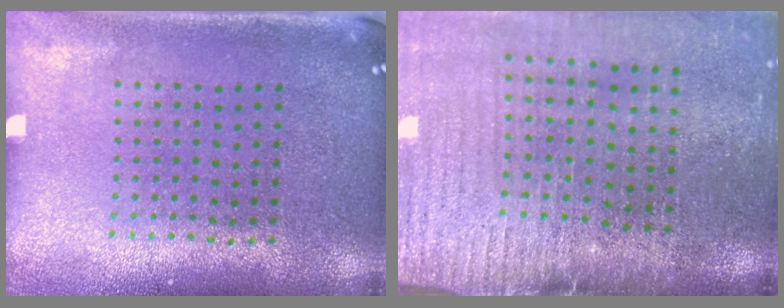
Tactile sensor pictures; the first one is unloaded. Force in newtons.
{"total": 3.7, "press": 3.2, "slide": 1.9}